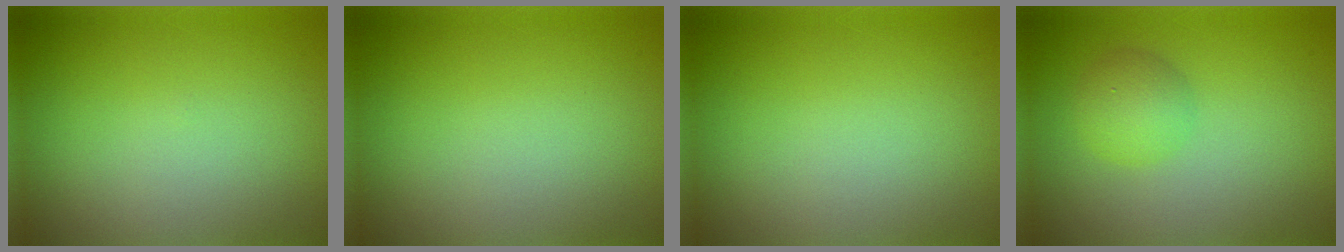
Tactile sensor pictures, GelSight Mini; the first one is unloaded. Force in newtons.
{"total": 0.0}
{"total": 0.0}
{"total": 2.6, "press": 2.6, "slide": 0.1}